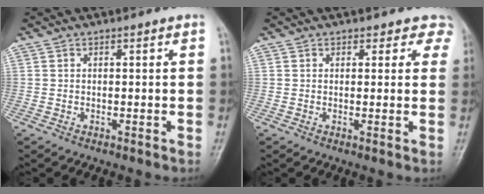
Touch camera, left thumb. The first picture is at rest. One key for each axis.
{"total": 4.1, "fx": 3.2, "fy": 2.5, "fz": -0.3, "tx": 0.049, "ty": -0.013, "tz": 0.010}